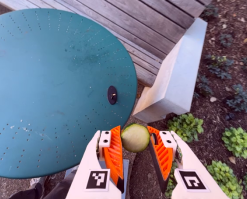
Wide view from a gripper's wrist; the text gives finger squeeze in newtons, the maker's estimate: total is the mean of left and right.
{"total": 10.8, "left": 10.6, "right": 10.9}